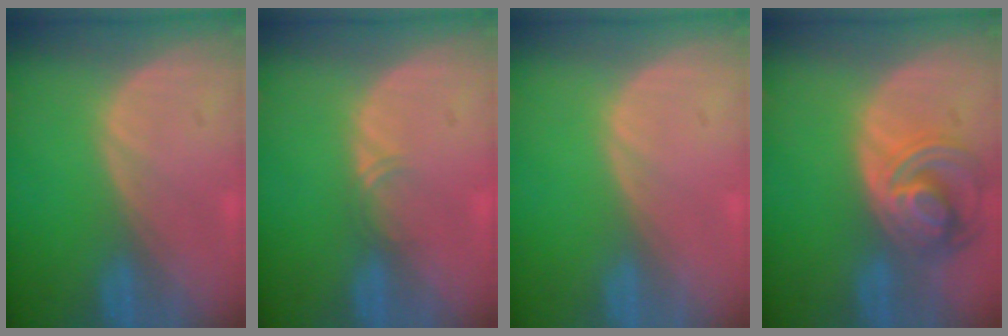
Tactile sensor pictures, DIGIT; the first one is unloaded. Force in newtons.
{"total": 1.1, "press": 1.0, "slide": 0.6}
{"total": 0.0}
{"total": 8.3, "press": 7.1, "slide": 4.2}